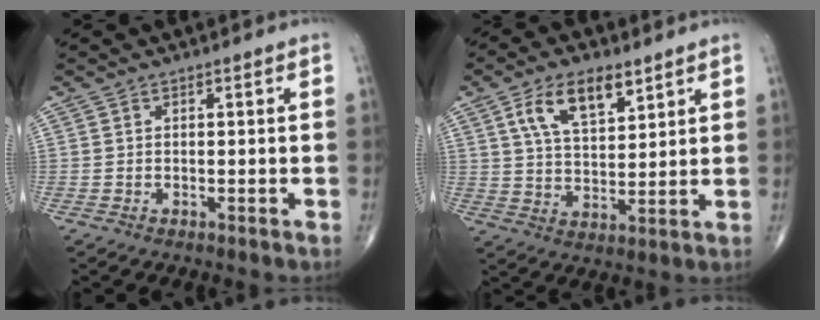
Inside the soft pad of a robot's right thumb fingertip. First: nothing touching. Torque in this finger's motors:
{"motor_torque": [0.31, 0.69, 0.99, 0.43, 0.04]}